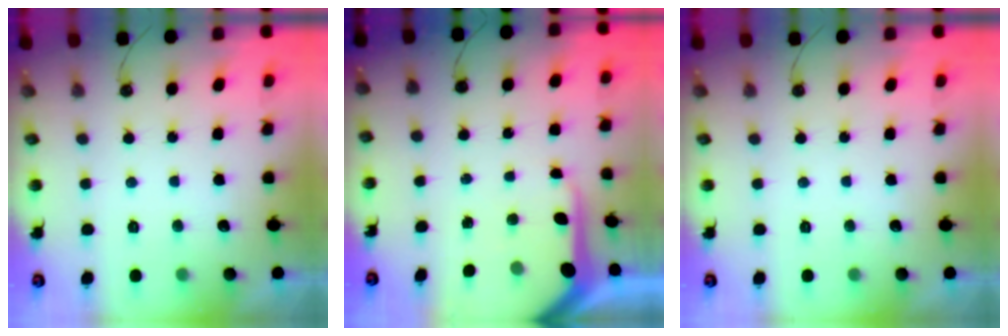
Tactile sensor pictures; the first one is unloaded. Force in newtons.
{"total": 7.8, "press": 7.8, "slide": 0.7}
{"total": 0.0}